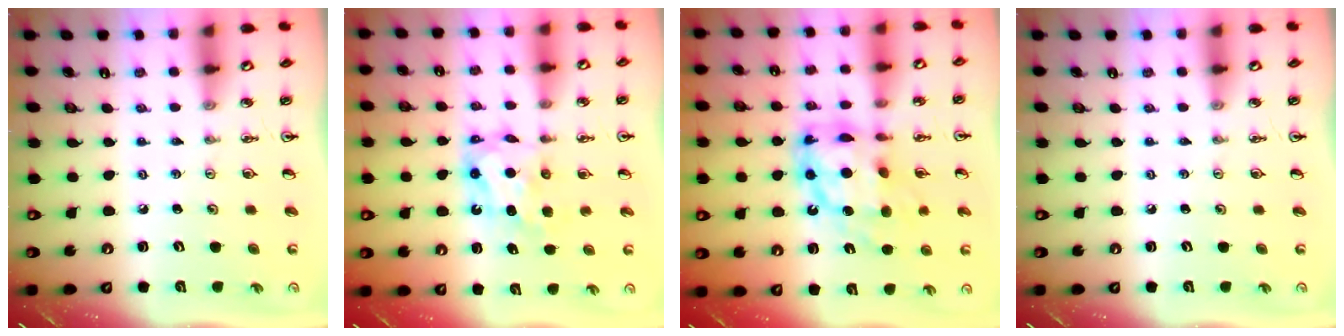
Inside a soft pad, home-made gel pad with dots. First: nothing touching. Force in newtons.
{"total": 7.2, "press": 7.1, "slide": 0.6}
{"total": 14.5, "press": 14.5, "slide": 1.3}
{"total": 0.0}